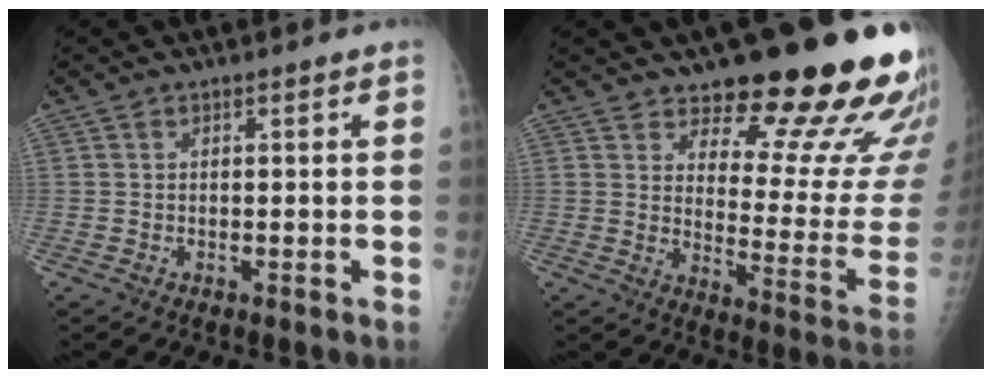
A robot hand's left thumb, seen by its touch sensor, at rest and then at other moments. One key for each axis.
{"total": 21.8, "fx": 16.0, "fy": 6.8, "fz": 13.1, "tx": -0.126, "ty": -0.118, "tz": 0.209}